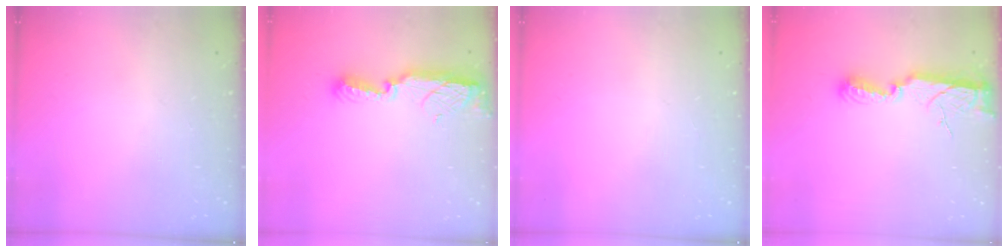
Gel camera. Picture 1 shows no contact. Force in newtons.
{"total": 9.0, "press": 9.0, "slide": 0.8}
{"total": 0.0}
{"total": 8.4, "press": 8.4, "slide": 0.5}